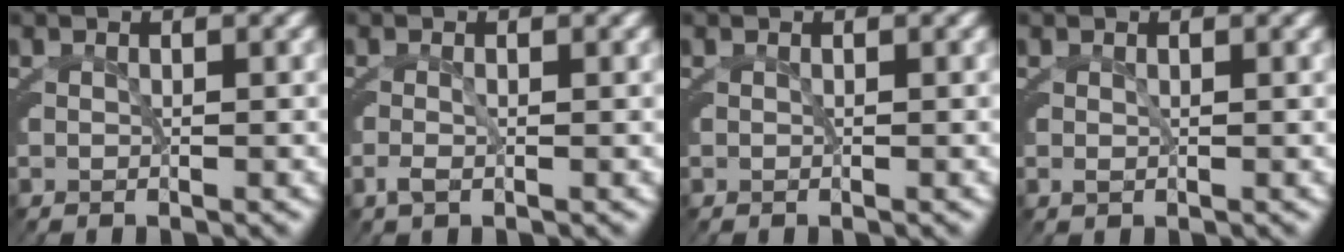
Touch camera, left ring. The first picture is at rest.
{"total": 1.2, "force": [-0.9, 0.4, 0.6], "torque": [-0.021, -0.013, -0.010]}
{"total": 0.0}
{"total": 0.0}